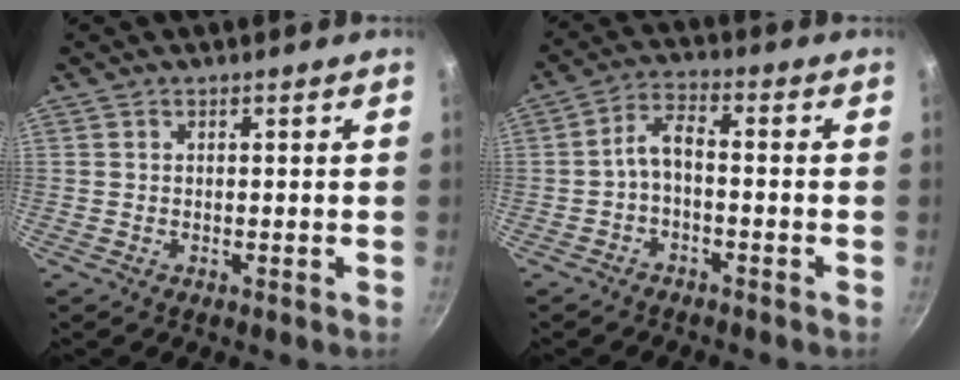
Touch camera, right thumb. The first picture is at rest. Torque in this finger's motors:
{"motor_torque": [-0.37, 0.40, 0.29, -0.17, 0.14]}